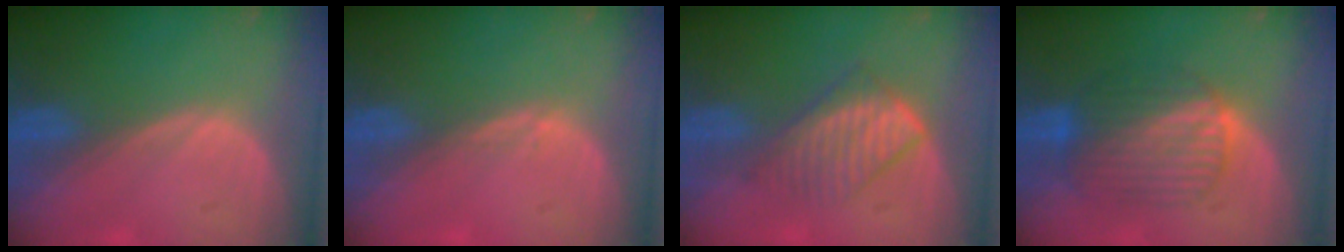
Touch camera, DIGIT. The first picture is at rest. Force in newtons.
{"total": 0.6, "press": 0.4, "slide": 0.4}
{"total": 6.2, "press": 5.8, "slide": 2.3}
{"total": 7.7, "press": 7.7, "slide": 0.2}